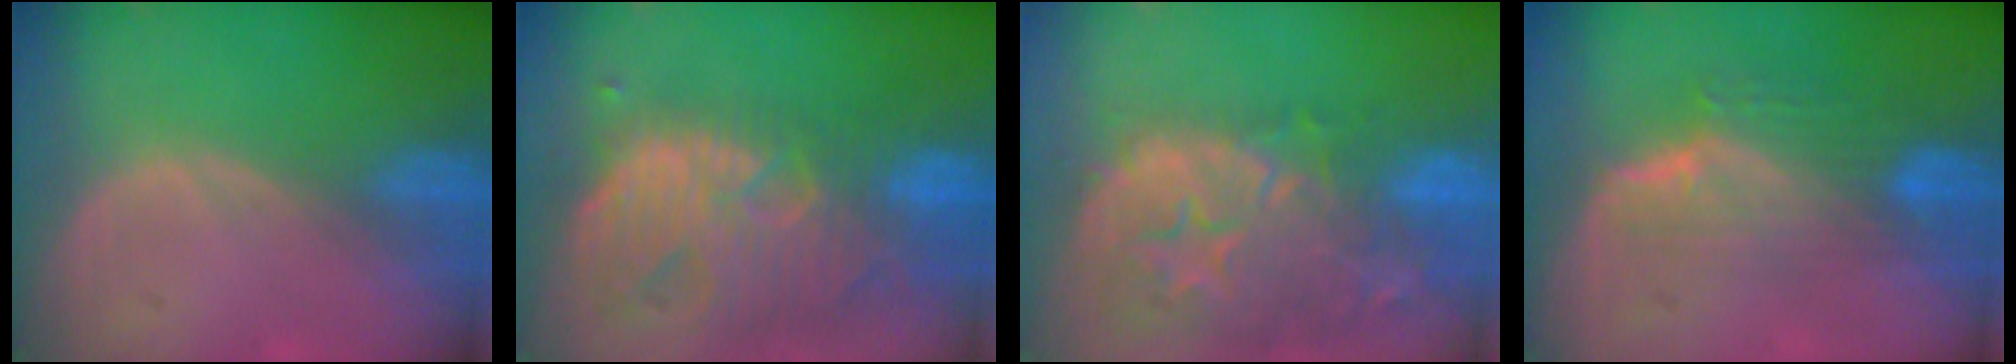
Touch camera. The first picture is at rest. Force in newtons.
{"total": 13.7, "press": 11.6, "slide": 7.3}
{"total": 15.1, "press": 12.0, "slide": 9.1}
{"total": 7.6, "press": 6.8, "slide": 3.3}